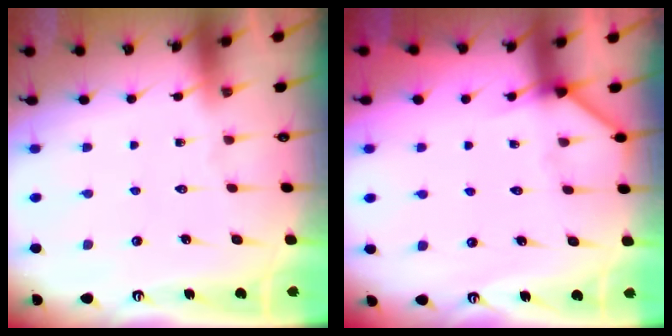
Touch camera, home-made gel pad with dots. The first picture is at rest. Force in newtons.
{"total": 5.3, "press": 5.3, "slide": 0.5}